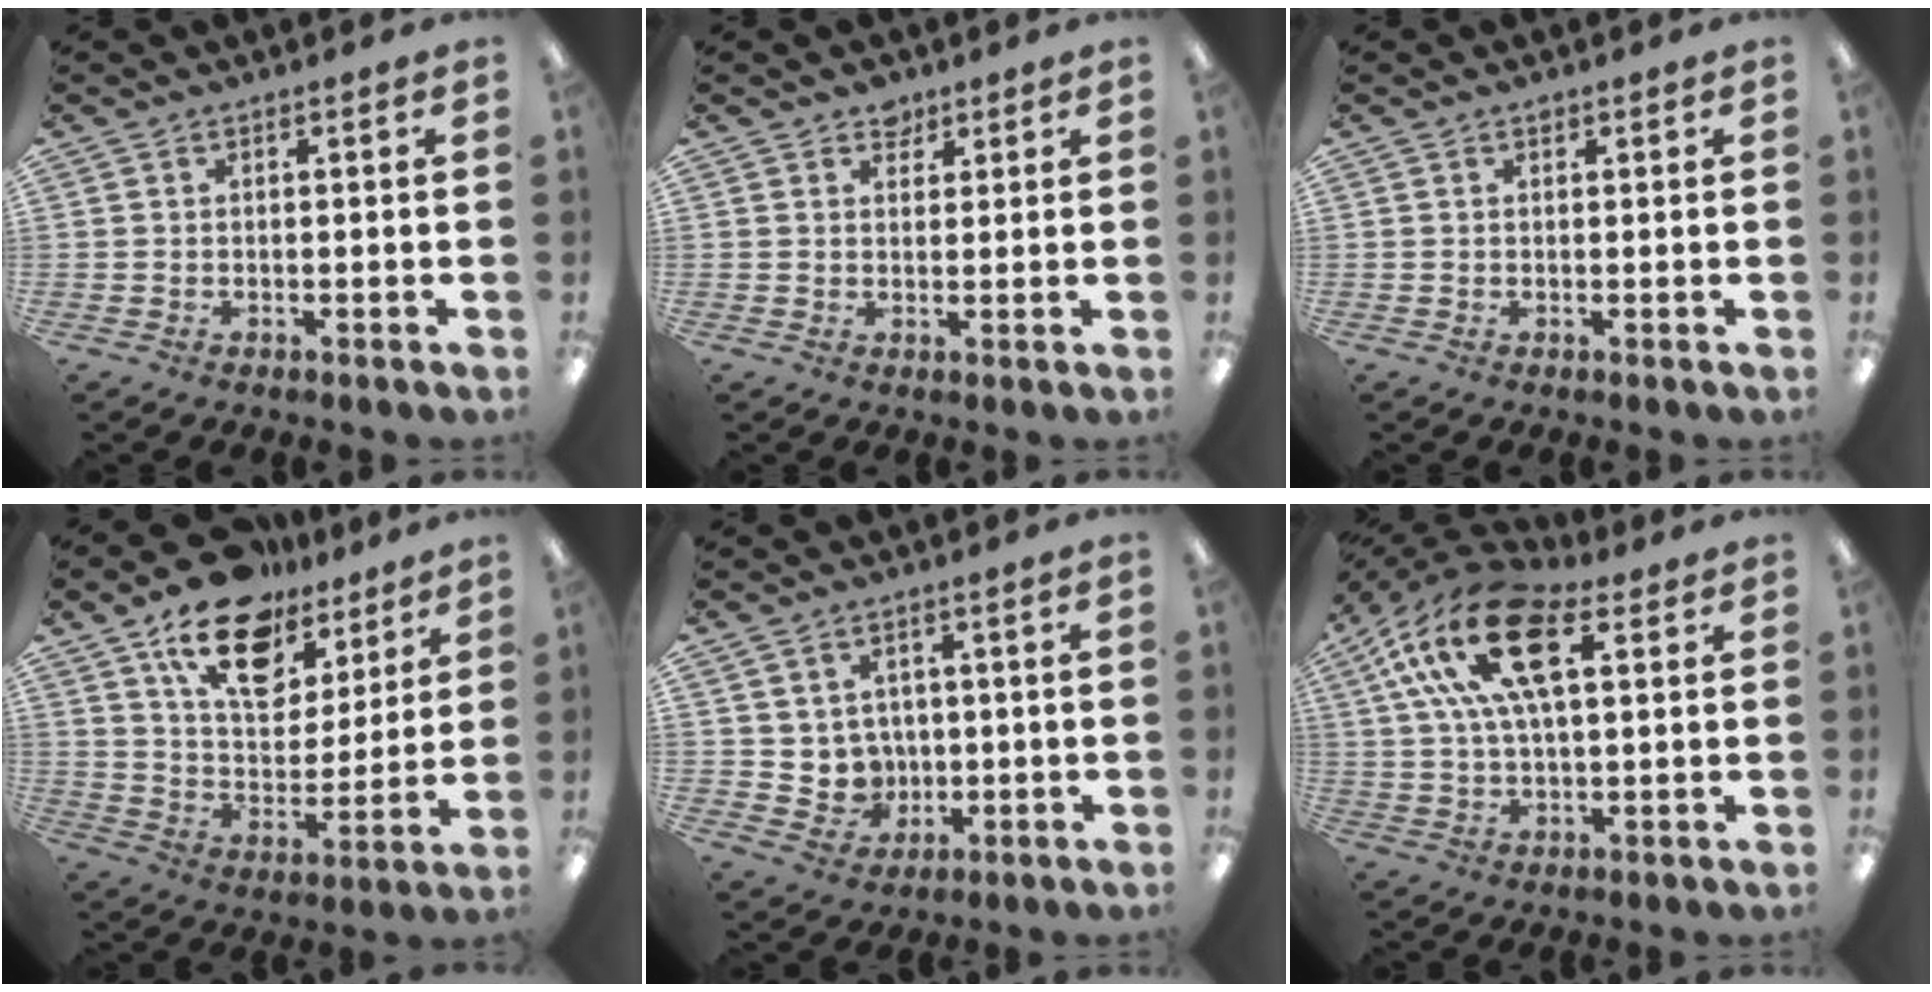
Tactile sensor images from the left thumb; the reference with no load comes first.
{"total": 3.0, "force": [2.4, 1.7, 0.5], "torque": [0.004, -0.010, 0.042]}
{"total": 0.7, "force": [0.5, 0.3, 0.3], "torque": [-0.007, 0.001, 0.009]}
{"total": 17.9, "force": [11.5, 10.1, 9.3], "torque": [-0.146, -0.056, 0.203]}
{"total": 5.2, "force": [1.8, 4.9, 0.7], "torque": [-0.016, -0.010, 0.038]}
{"total": 20.5, "force": [8.2, 10.1, 15.9], "torque": [-0.298, -0.005, 0.140]}